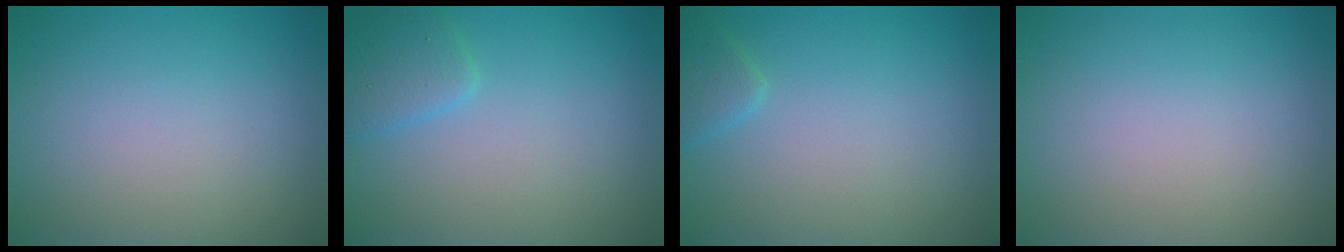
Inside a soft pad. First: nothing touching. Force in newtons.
{"total": 1.9, "press": 1.9, "slide": 0.2}
{"total": 1.4, "press": 1.4, "slide": 0.1}
{"total": 0.0}